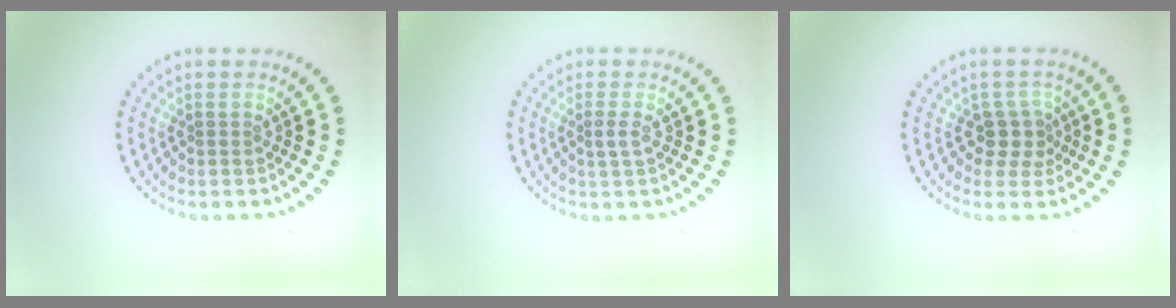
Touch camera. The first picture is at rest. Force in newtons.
{"total": 1.1, "press": 0.9, "slide": 0.5}
{"total": 2.2, "press": 1.8, "slide": 1.3}